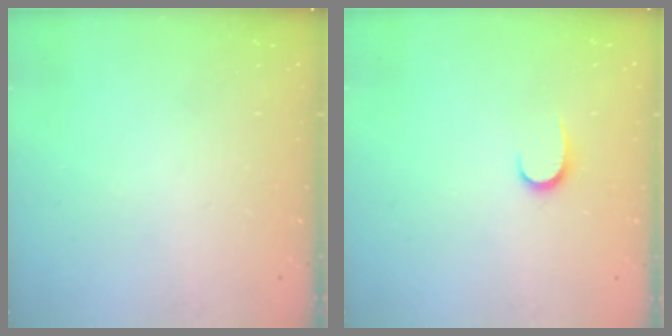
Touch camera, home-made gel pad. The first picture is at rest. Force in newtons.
{"total": 5.7, "press": 5.7, "slide": 0.6}